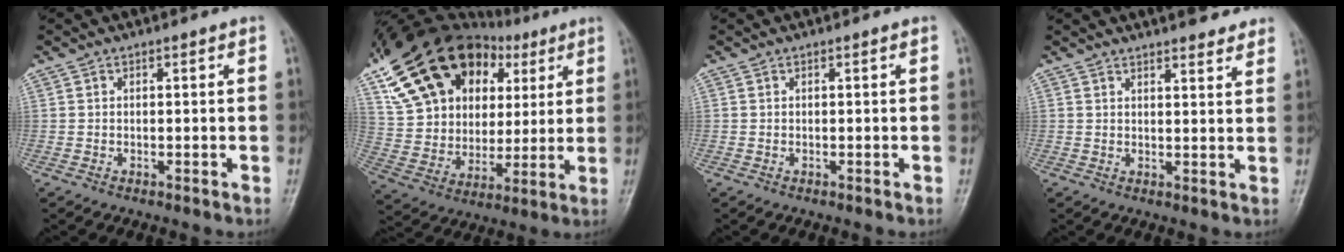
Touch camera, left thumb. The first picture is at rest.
{"total": 23.8, "force": [11.4, 16.6, 12.7], "torque": [-0.195, 0.008, 0.211]}
{"total": 0.0}
{"total": 7.7, "force": [6.5, 1.9, 3.7], "torque": [-0.025, -0.025, 0.076]}